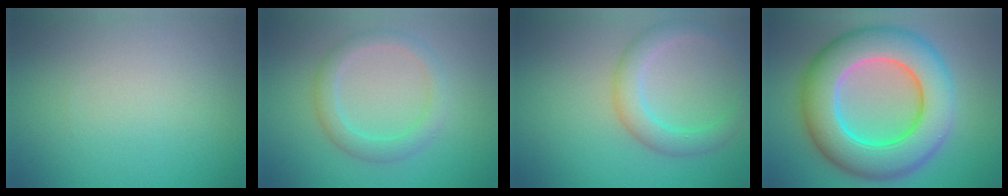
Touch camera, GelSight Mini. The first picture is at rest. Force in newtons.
{"total": 1.9, "press": 1.9, "slide": 0.2}
{"total": 3.5, "press": 3.5, "slide": 0.1}
{"total": 12.3, "press": 12.3, "slide": 0.2}